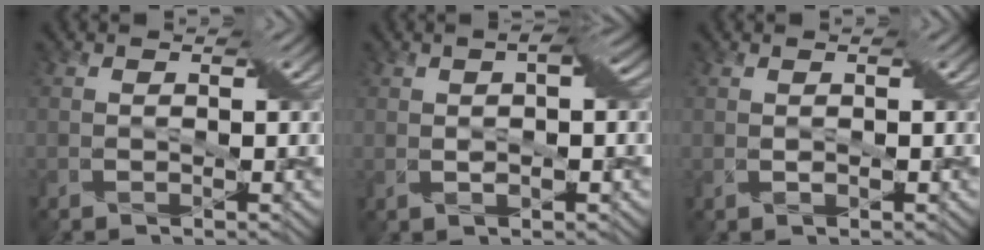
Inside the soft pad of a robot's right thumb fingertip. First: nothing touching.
{"total": 3.5, "force": [0.4, 1.3, 3.2], "torque": [-0.059, 0.008, 0.009]}
{"total": 0.9, "force": [0.2, 0.4, 0.7], "torque": [-0.016, 0.003, 0.006]}